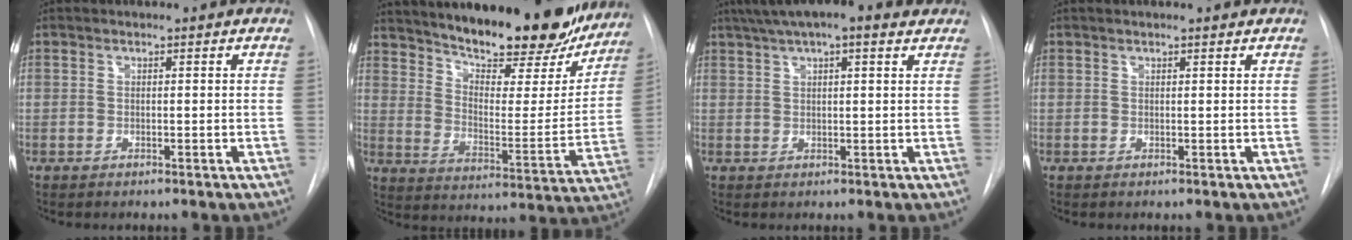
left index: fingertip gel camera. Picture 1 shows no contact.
{"total": 24.5, "force": [20.5, 6.1, 11.9], "torque": [-0.181, -0.028, 0.278]}
{"total": 10.5, "force": [7.6, 2.3, 6.8], "torque": [-0.116, 0.041, 0.112]}
{"total": 1.2, "force": [1.1, 0.0, 0.5], "torque": [-0.010, 0.007, 0.014]}